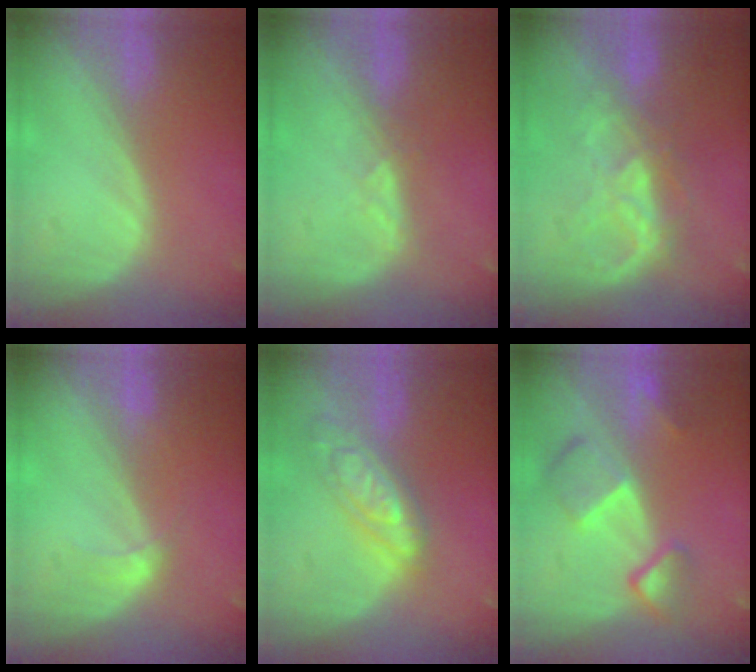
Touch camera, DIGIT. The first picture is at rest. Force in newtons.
{"total": 2.0, "press": 1.9, "slide": 0.7}
{"total": 6.3, "press": 6.3, "slide": 0.7}
{"total": 1.7, "press": 1.7, "slide": 0.2}
{"total": 7.4, "press": 7.4, "slide": 0.5}
{"total": 7.7, "press": 6.7, "slide": 3.9}